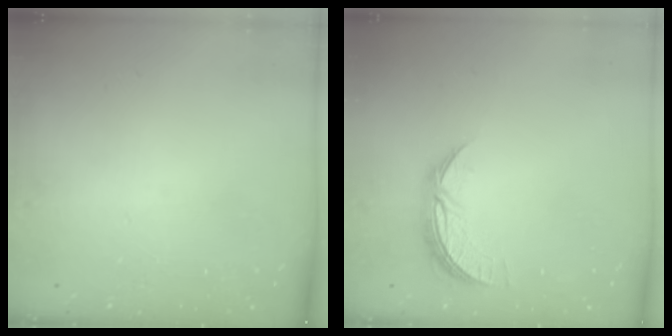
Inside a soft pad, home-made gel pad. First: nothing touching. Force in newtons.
{"total": 7.6, "press": 7.6, "slide": 0.1}